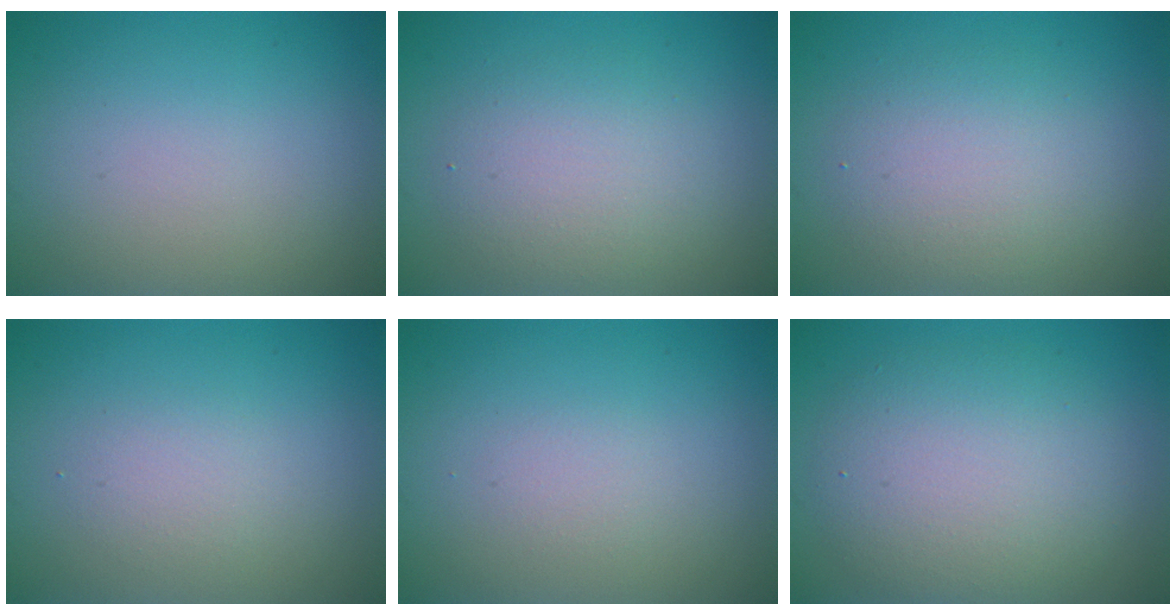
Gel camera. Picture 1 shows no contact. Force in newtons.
{"total": 3.6, "press": 3.6, "slide": 0.1}
{"total": 3.7, "press": 3.7, "slide": 0.4}
{"total": 1.6, "press": 1.6, "slide": 0.1}
{"total": 1.0, "press": 0.9, "slide": 0.1}
{"total": 5.9, "press": 5.9, "slide": 0.4}